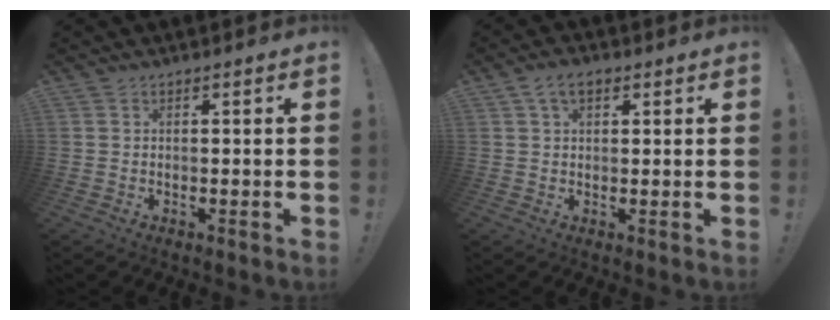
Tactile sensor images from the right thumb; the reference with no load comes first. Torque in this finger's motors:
{"motor_torque": [-0.46, 0.46, 0.02, -0.01, 0.00]}